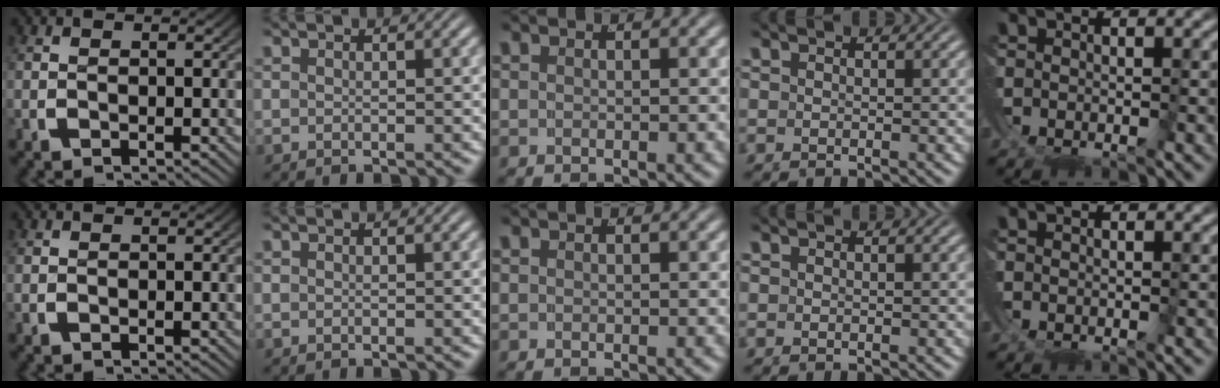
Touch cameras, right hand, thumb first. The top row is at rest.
{}